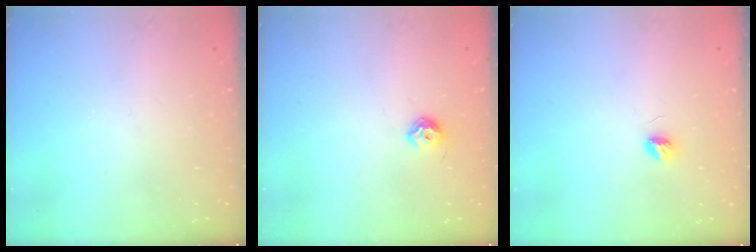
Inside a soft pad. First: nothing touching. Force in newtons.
{"total": 6.4, "press": 6.3, "slide": 1.1}
{"total": 3.4, "press": 3.4, "slide": 0.4}